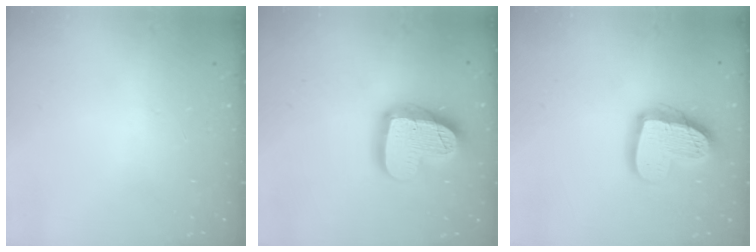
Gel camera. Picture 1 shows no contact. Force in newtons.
{"total": 18.7, "press": 18.7, "slide": 1.4}
{"total": 17.2, "press": 17.1, "slide": 1.5}